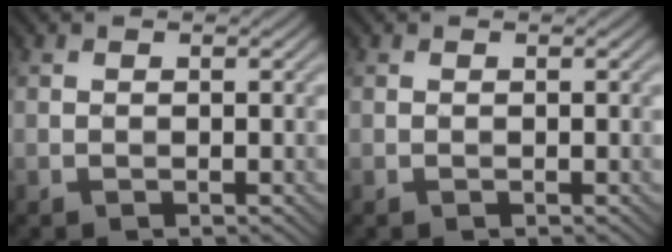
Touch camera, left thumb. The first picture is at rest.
{"total": 0.0}